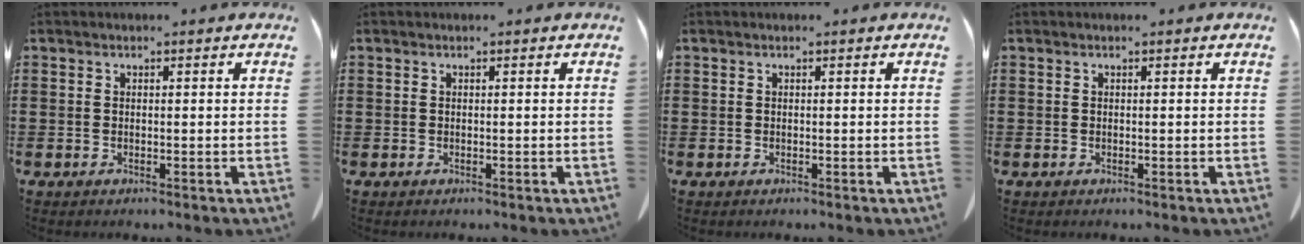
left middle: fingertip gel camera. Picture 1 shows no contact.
{"total": 0.0}
{"total": 0.0}
{"total": 0.0}